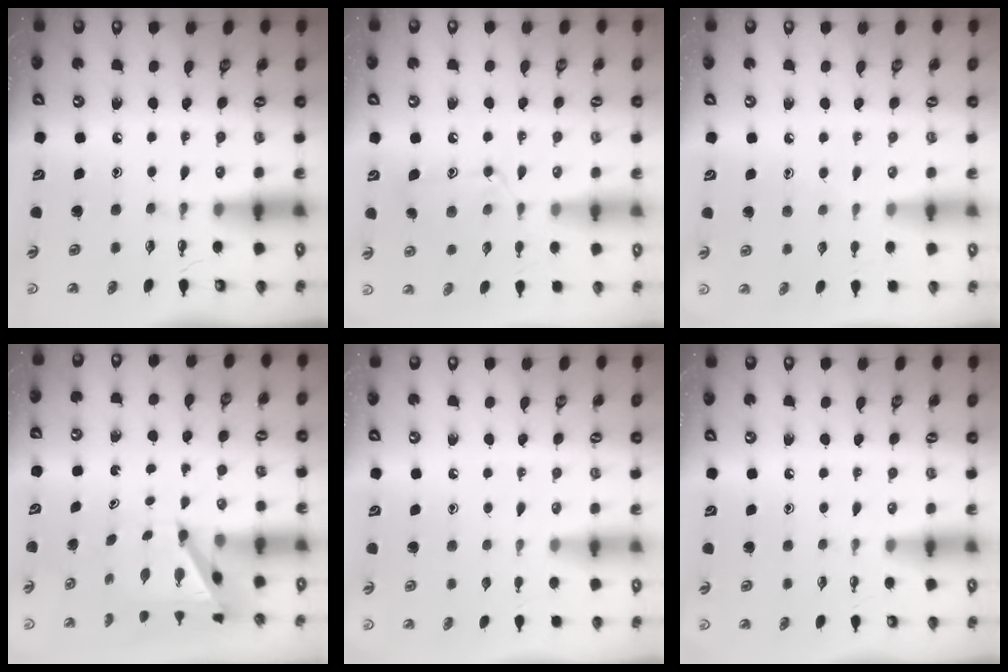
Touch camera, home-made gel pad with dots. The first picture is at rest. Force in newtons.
{"total": 12.0, "press": 12.0, "slide": 0.5}
{"total": 5.7, "press": 5.6, "slide": 0.7}
{"total": 5.8, "press": 5.8, "slide": 0.4}
{"total": 0.0}
{"total": 0.0}